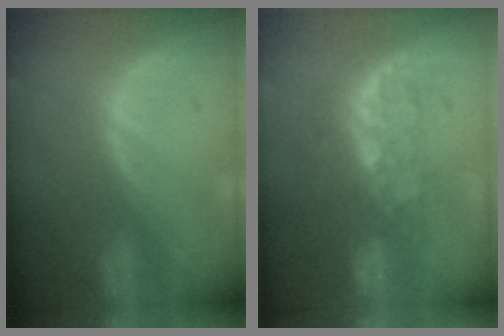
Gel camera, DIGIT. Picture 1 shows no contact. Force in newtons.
{"total": 8.3, "press": 6.8, "slide": 4.7}